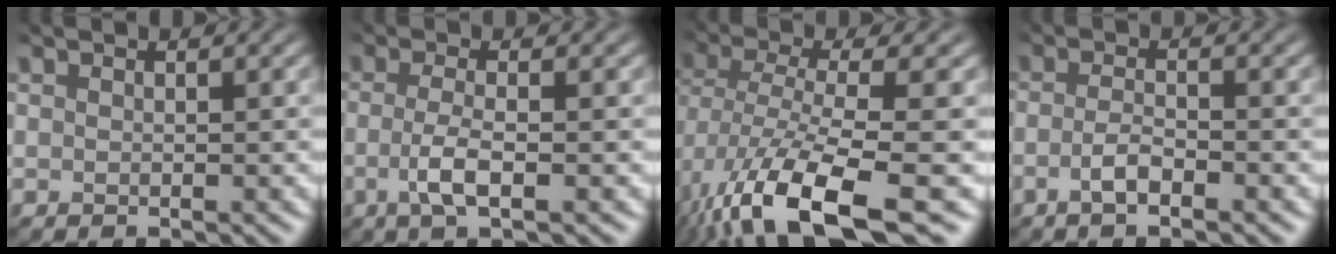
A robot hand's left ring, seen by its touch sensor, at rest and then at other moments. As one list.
[{"total": 3.1, "force": [-1.6, 0.7, 2.6], "torque": [-0.055, -0.008, -0.023]}, {"total": 11.1, "force": [-5.8, 2.9, 9.1], "torque": [-0.187, -0.020, -0.087]}, {"total": 2.5, "force": [-1.8, 0.5, 1.6], "torque": [-0.031, -0.002, -0.029]}]